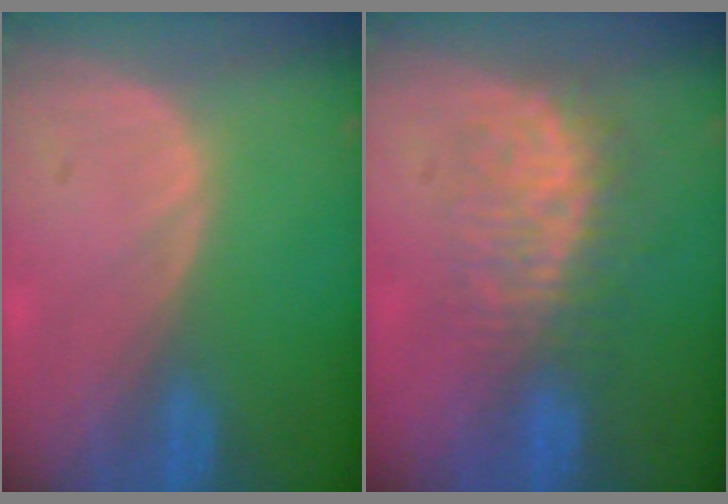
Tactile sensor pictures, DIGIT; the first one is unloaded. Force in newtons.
{"total": 7.8, "press": 7.2, "slide": 2.9}